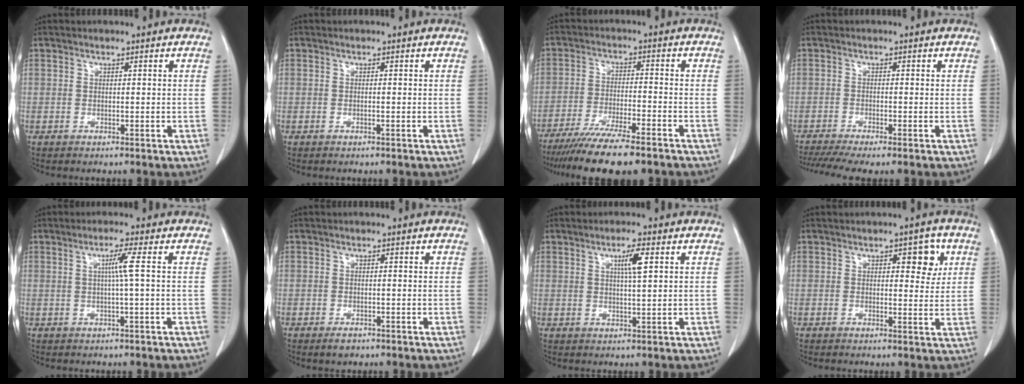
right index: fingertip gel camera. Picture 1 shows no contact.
{"total": 0.0}
{"total": 13.8, "force": [-11.1, 1.3, 8.1], "torque": [-0.136, -0.033, -0.178]}
{"total": 6.6, "force": [-5.0, 0.3, 4.2], "torque": [-0.069, -0.008, -0.083]}
{"total": 3.2, "force": [0.4, -0.9, 3.0], "torque": [-0.056, 0.001, 0.008]}
{"total": 1.7, "force": [-1.2, 0.9, 0.9], "torque": [-0.016, 0.000, -0.012]}
{"total": 3.9, "force": [1.4, 0.2, 3.7], "torque": [-0.061, 0.000, 0.023]}
{"total": 4.4, "force": [1.7, 1.9, 3.5], "torque": [-0.039, 0.003, 0.020]}